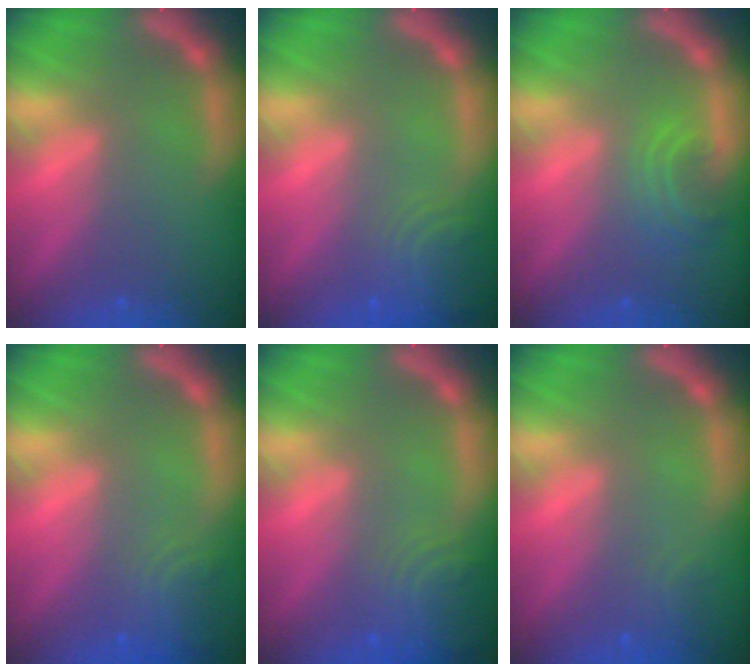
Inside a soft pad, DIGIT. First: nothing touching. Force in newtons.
{"total": 4.5}
{"total": 2.9}
{"total": 3.5}
{"total": 5.0}
{"total": 1.4}